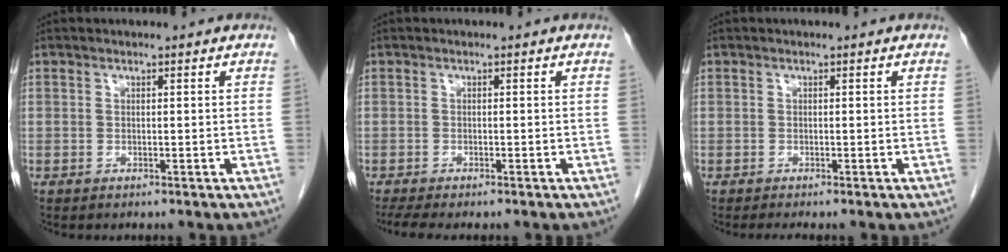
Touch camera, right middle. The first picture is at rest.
{"total": 3.6, "force": [-2.9, 0.4, 2.0], "torque": [-0.033, -0.009, -0.047]}
{"total": 1.0, "force": [-0.8, -0.3, 0.5], "torque": [-0.010, -0.002, -0.013]}